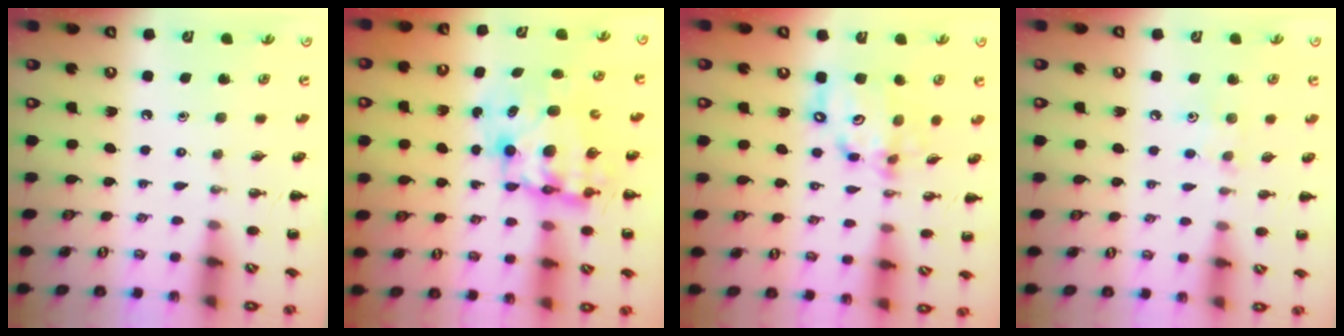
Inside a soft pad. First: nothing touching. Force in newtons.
{"total": 9.8, "press": 9.5, "slide": 2.6}
{"total": 13.1, "press": 12.7, "slide": 3.3}
{"total": 5.8, "press": 5.7, "slide": 1.1}